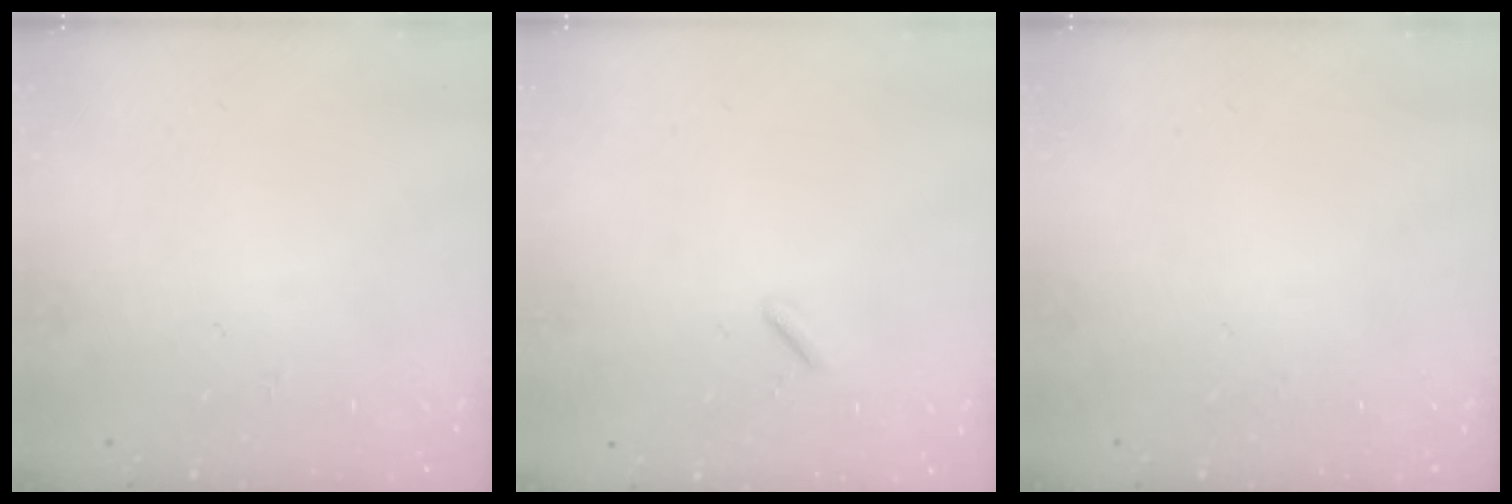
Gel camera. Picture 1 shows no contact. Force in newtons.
{"total": 1.0, "press": 0.9, "slide": 0.4}
{"total": 0.0}